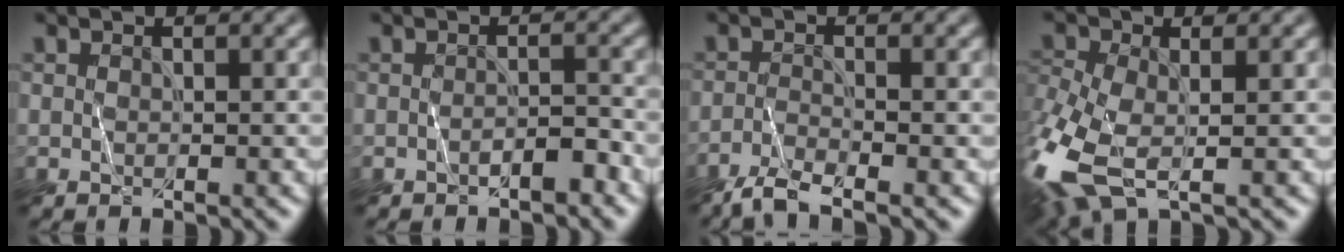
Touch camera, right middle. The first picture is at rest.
{"total": 1.5, "force": [-1.0, 0.4, 1.1], "torque": [-0.019, 0.002, -0.019]}
{"total": 3.0, "force": [-2.3, 0.5, 1.8], "torque": [-0.042, -0.006, -0.054]}
{"total": 8.8, "force": [-2.9, 4.8, 6.8], "torque": [-0.179, -0.019, -0.063]}